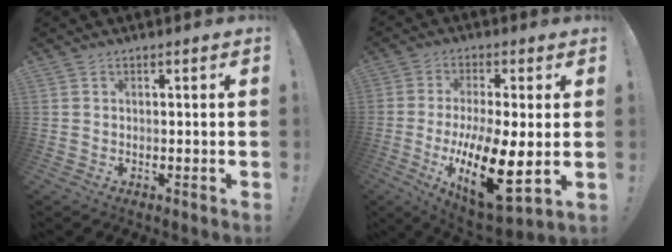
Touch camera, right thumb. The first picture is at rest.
{"total": 18.5, "force": [-3.9, 7.3, 16.5], "torque": [-0.286, 0.008, -0.052]}